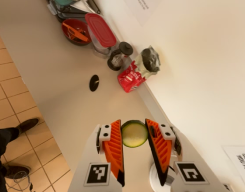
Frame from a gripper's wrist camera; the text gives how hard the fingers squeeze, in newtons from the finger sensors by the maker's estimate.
{"total": 8.9, "left": 9.2, "right": 8.7}